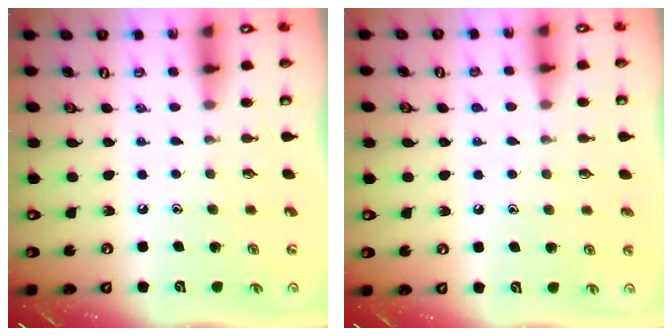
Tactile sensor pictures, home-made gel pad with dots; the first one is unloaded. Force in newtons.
{"total": 3.9, "press": 3.8, "slide": 0.5}